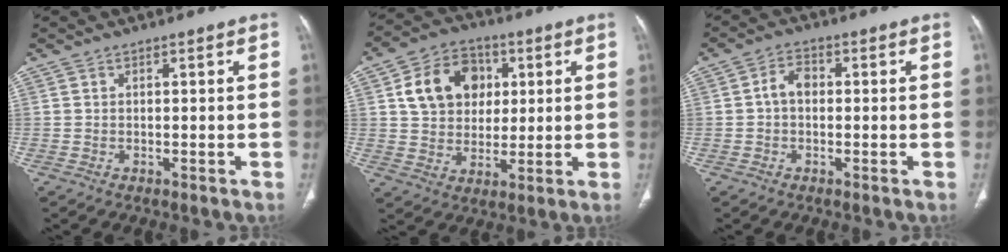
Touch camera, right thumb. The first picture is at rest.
{"total": 13.3, "force": [3.8, 10.5, 7.2], "torque": [-0.091, 0.002, 0.064]}
{"total": 3.6, "force": [-0.1, 2.6, 2.5], "torque": [-0.036, 0.015, -0.008]}